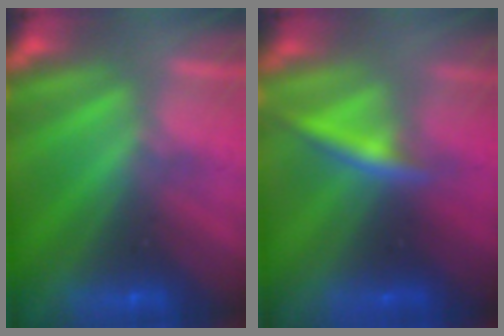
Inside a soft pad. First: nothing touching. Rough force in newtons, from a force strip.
{"total": 2.4}